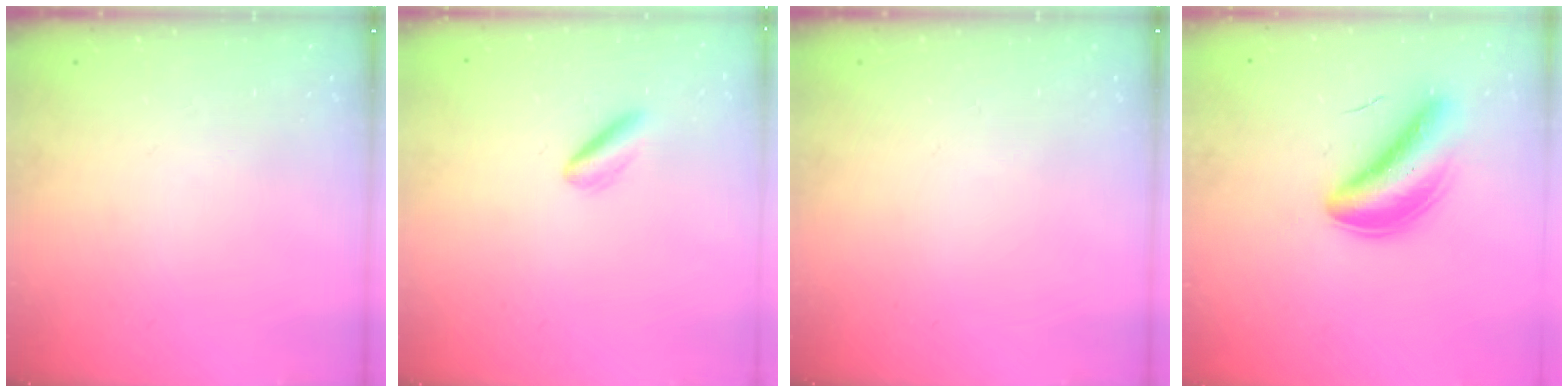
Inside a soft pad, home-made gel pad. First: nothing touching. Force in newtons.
{"total": 3.1, "press": 2.9, "slide": 0.9}
{"total": 0.0}
{"total": 5.9, "press": 5.7, "slide": 1.5}